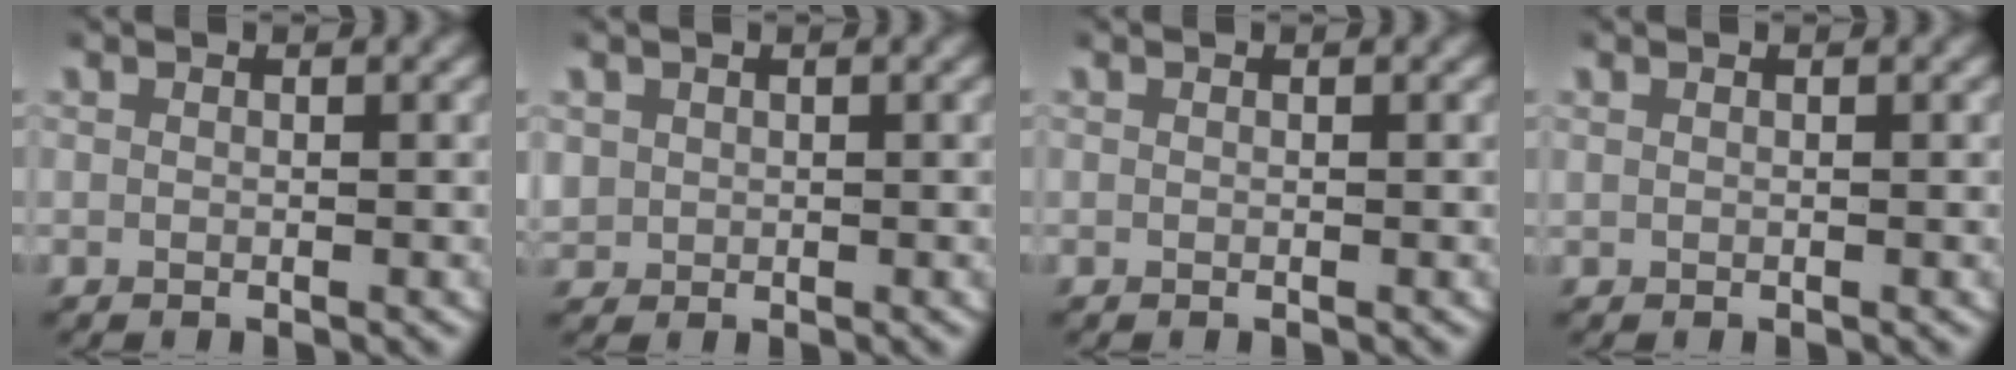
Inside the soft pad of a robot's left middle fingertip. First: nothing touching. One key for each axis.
{"total": 1.9, "fx": 0.3, "fy": 1.8, "fz": 0.5, "tx": -0.029, "ty": -0.006, "tz": 0.012}
{"total": 0.0}
{"total": 0.0}